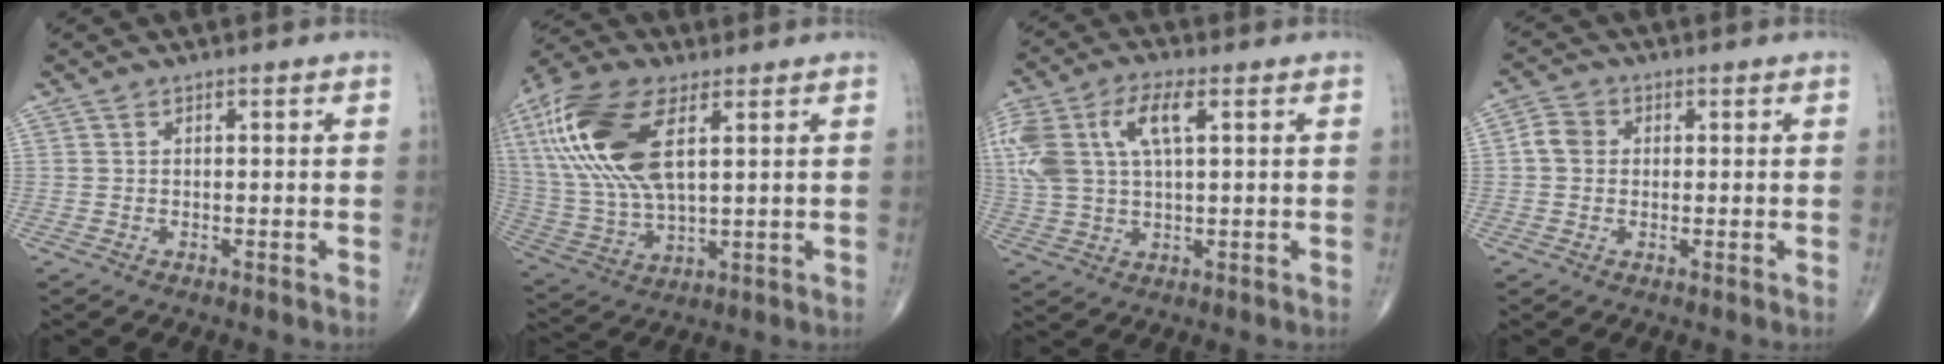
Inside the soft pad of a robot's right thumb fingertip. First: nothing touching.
{"total": 21.1, "force": [6.8, 9.7, 17.5], "torque": [-0.386, -0.006, 0.129]}
{"total": 15.4, "force": [4.6, 7.4, 12.7], "torque": [-0.295, 0.019, 0.088]}
{"total": 3.8, "force": [0.2, 3.3, 1.9], "torque": [-0.027, 0.010, -0.004]}